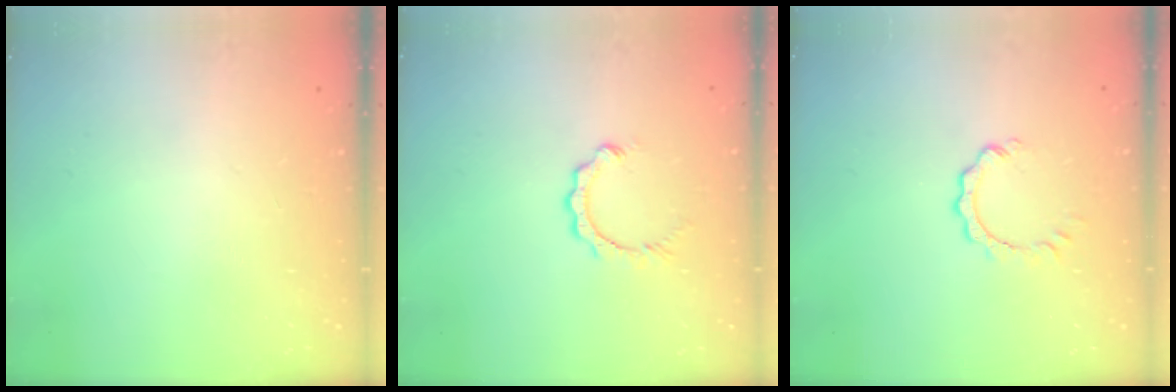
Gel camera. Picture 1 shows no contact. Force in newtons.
{"total": 2.6, "press": 2.6, "slide": 0.3}
{"total": 2.8, "press": 2.8, "slide": 0.3}